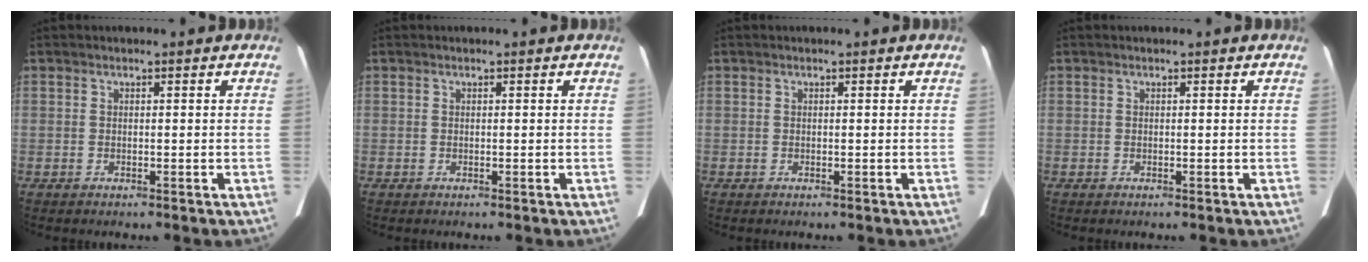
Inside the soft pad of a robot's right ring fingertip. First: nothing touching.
{"total": 0.0}
{"total": 0.0}
{"total": 0.0}